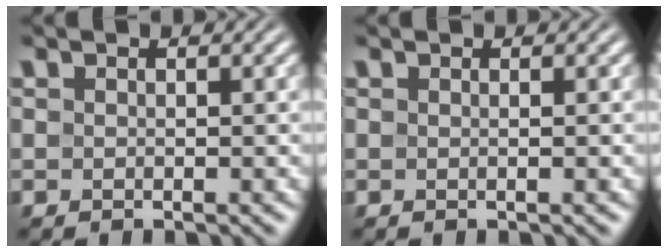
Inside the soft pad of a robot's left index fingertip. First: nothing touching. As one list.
[{"total": 0.6, "force": [0.0, 0.2, 0.6], "torque": [-0.005, 0.003, -0.002]}]